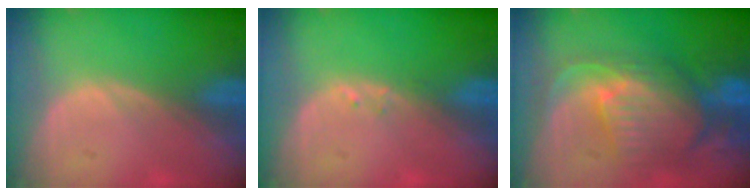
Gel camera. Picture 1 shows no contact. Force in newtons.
{"total": 0.6, "press": 0.6, "slide": 0.1}
{"total": 10.9, "press": 9.6, "slide": 5.3}